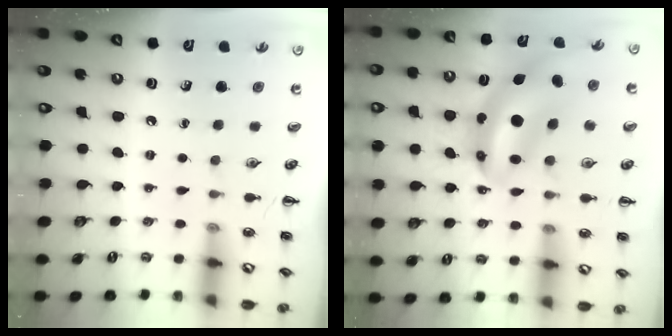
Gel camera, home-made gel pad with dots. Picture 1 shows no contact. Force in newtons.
{"total": 10.0, "press": 9.6, "slide": 2.6}